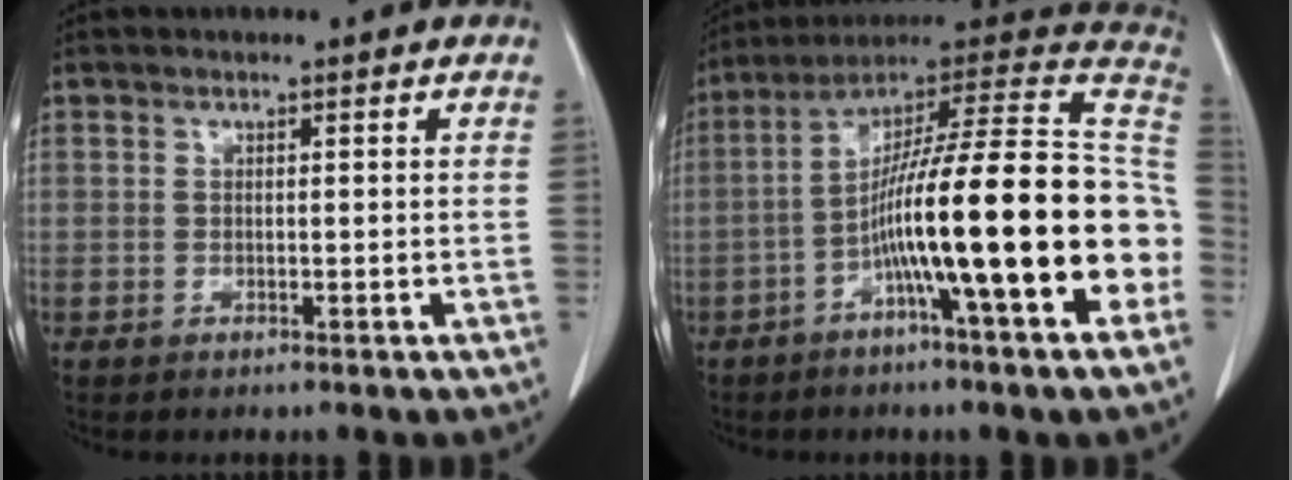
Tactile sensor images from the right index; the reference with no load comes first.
{"total": 26.2, "force": [-6.2, 0.9, 25.5], "torque": [-0.335, 0.008, -0.113]}